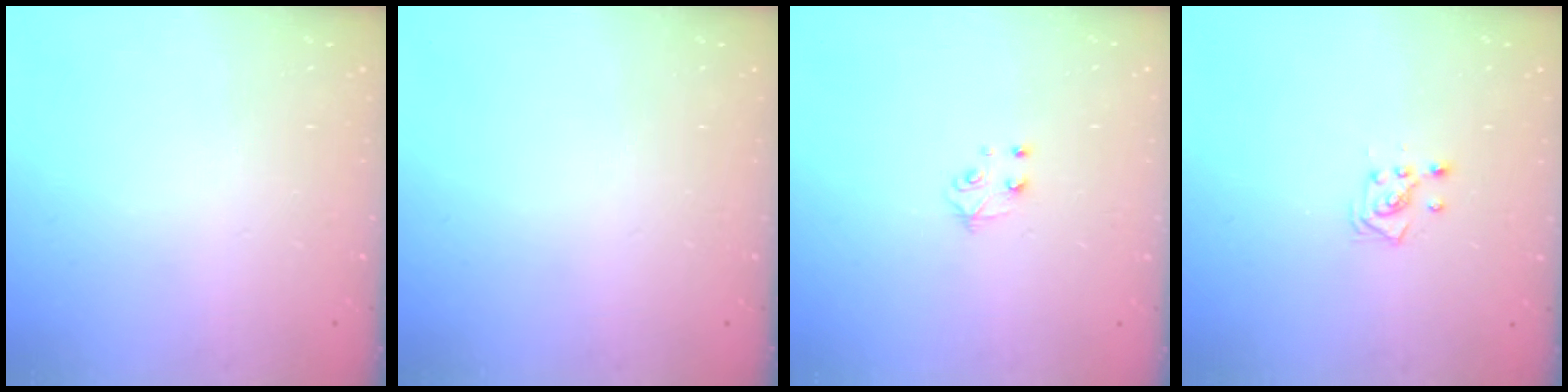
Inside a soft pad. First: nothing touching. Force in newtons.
{"total": 0.0}
{"total": 4.3, "press": 4.3, "slide": 0.5}
{"total": 3.3, "press": 3.2, "slide": 0.5}